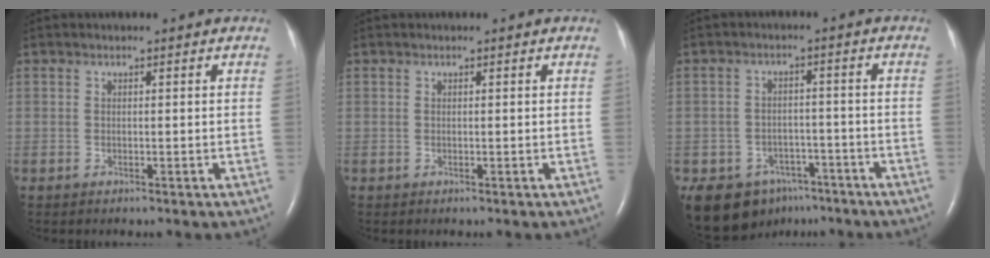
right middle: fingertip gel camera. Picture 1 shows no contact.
{"total": 0.0}
{"total": 10.0, "force": [-6.9, 6.6, 2.9], "torque": [-0.050, 0.012, -0.097]}